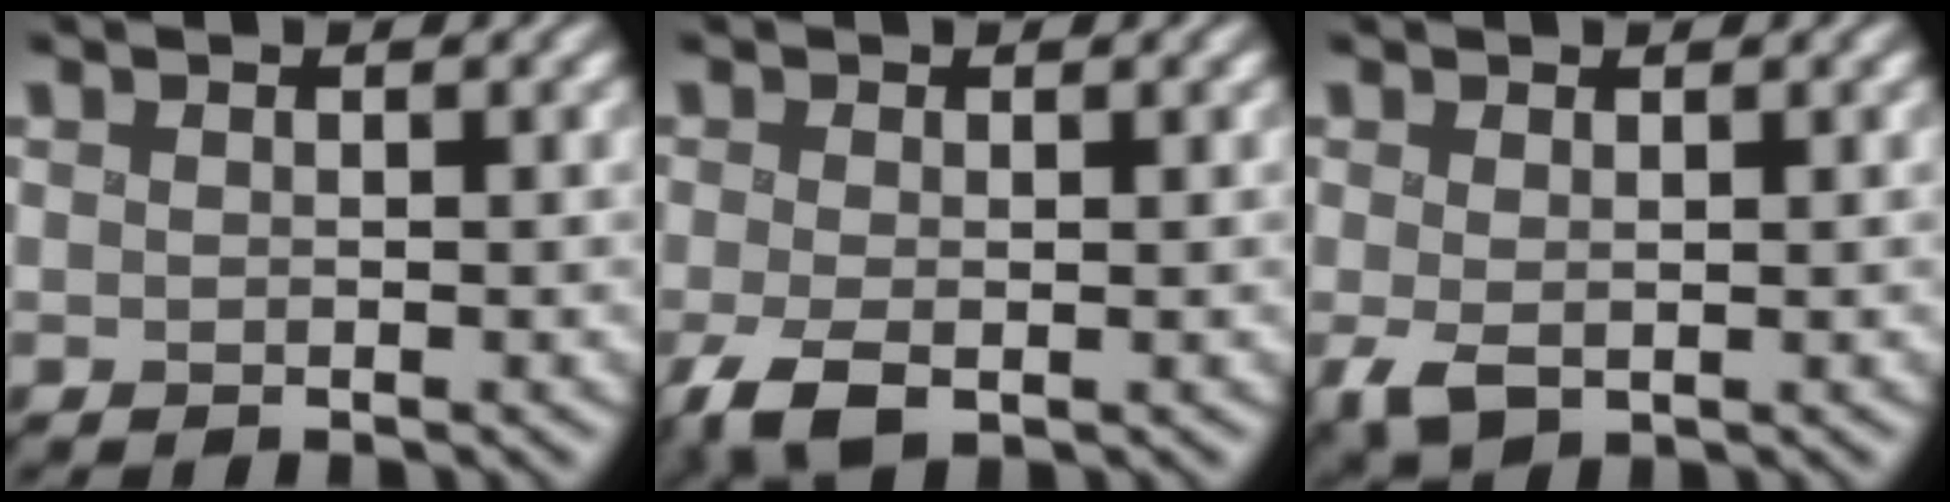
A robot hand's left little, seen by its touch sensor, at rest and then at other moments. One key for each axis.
{"total": 3.1, "fx": -1.2, "fy": 1.5, "fz": 2.4, "tx": -0.055, "ty": -0.006, "tz": -0.024}
{"total": 2.1, "fx": 0.1, "fy": 1.1, "fz": 1.8, "tx": -0.036, "ty": -0.001, "tz": 0.001}